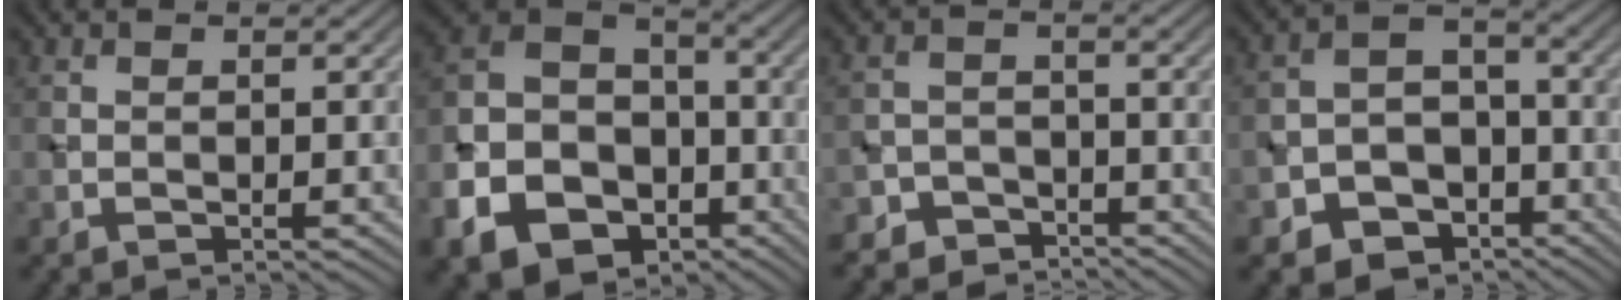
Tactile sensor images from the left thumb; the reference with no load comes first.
{"total": 15.8, "force": [-7.3, 11.7, 7.7], "torque": [-0.216, -0.049, -0.128]}
{"total": 4.3, "force": [-3.8, 1.9, 0.2], "torque": [0.006, -0.003, -0.073]}
{"total": 9.5, "force": [-5.1, 6.9, 4.1], "torque": [-0.075, -0.017, -0.089]}